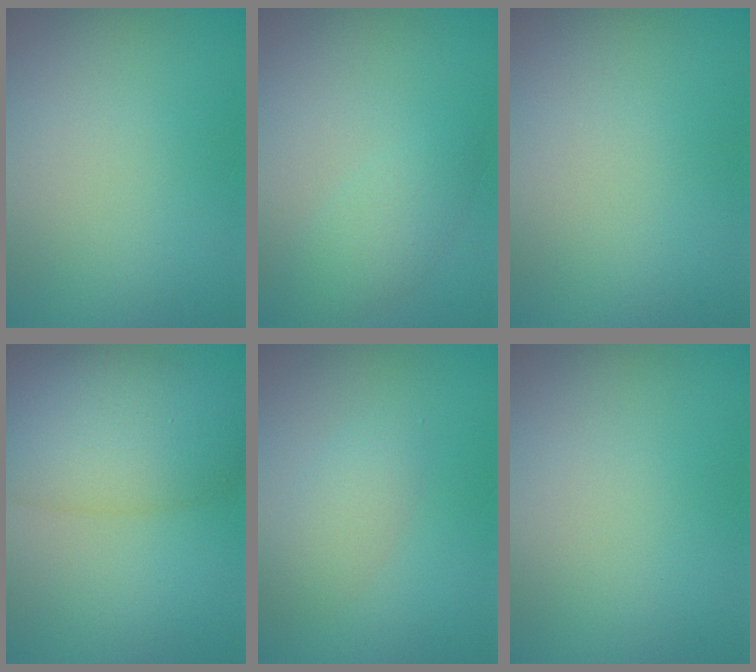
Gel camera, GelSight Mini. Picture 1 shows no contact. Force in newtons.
{"total": 2.3, "press": 2.3, "slide": 0.1}
{"total": 0.0}
{"total": 7.9, "press": 7.9, "slide": 0.2}
{"total": 2.0, "press": 1.9, "slide": 0.1}
{"total": 0.0}